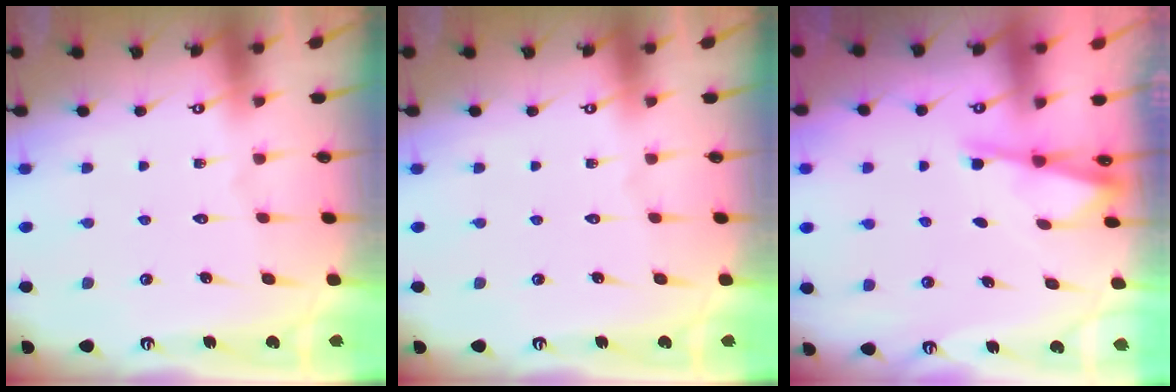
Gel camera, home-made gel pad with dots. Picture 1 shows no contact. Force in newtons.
{"total": 0.0}
{"total": 2.0, "press": 2.0, "slide": 0.4}